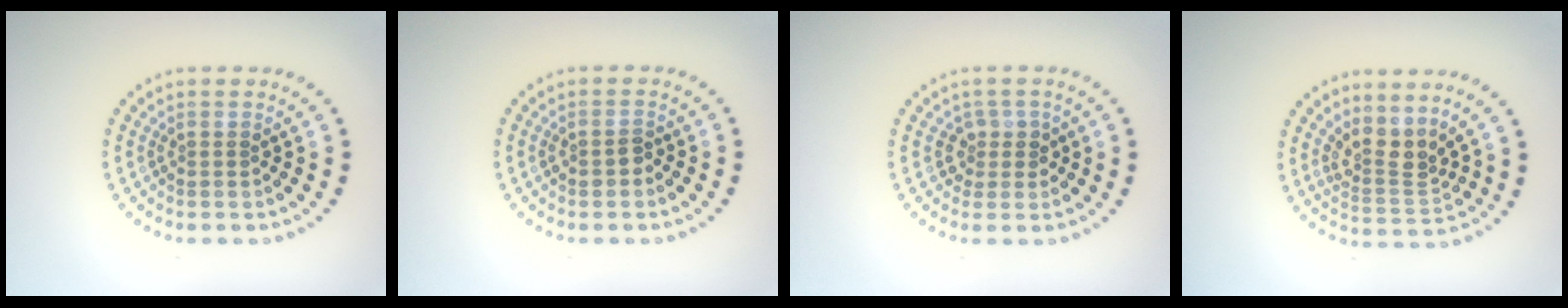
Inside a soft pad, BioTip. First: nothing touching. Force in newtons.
{"total": 1.2, "press": 1.1, "slide": 0.4}
{"total": 1.8, "press": 1.4, "slide": 1.1}
{"total": 3.2, "press": 2.2, "slide": 2.3}